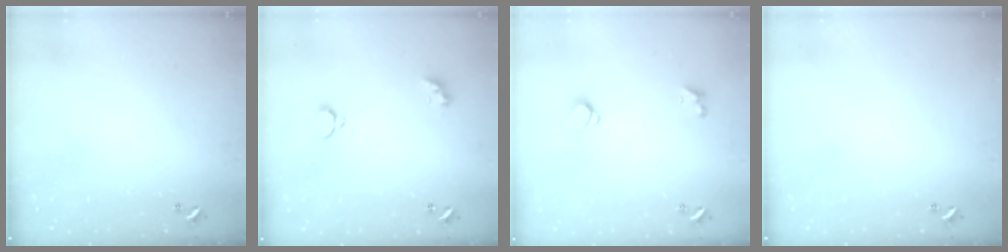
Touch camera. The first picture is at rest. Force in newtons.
{"total": 2.9, "press": 2.9, "slide": 0.6}
{"total": 1.6, "press": 1.5, "slide": 0.4}
{"total": 0.0}